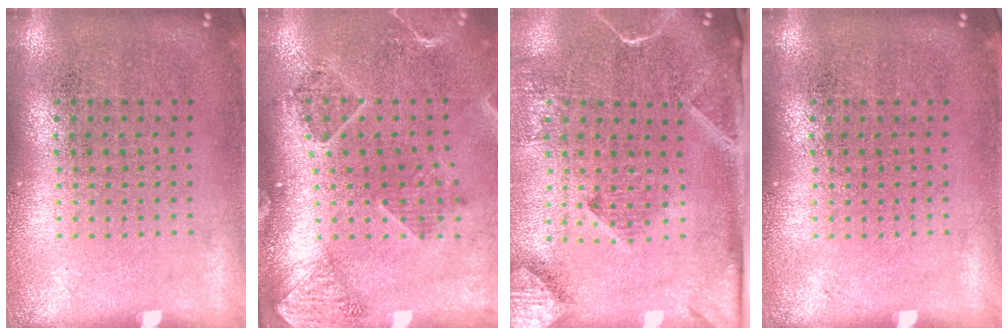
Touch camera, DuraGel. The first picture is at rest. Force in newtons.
{"total": 1.4, "press": 1.4, "slide": 0.1}
{"total": 2.9, "press": 2.1, "slide": 2.0}
{"total": 0.0}